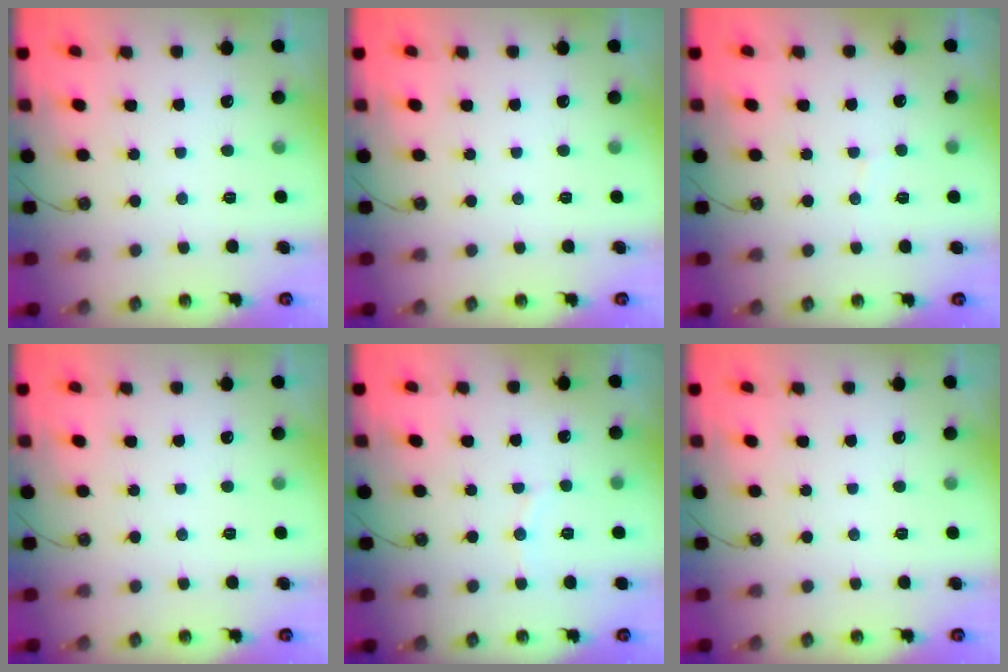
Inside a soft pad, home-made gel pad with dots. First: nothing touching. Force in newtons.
{"total": 0.0}
{"total": 4.5, "press": 4.5, "slide": 0.4}
{"total": 0.0}
{"total": 4.3, "press": 4.2, "slide": 1.0}
{"total": 0.0}